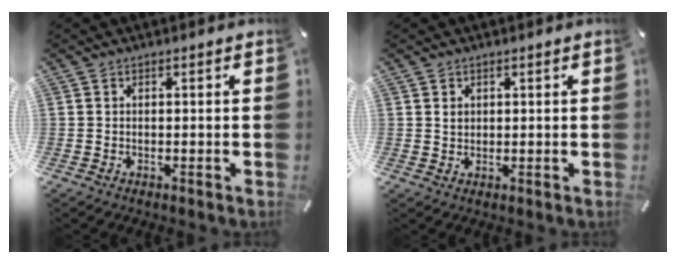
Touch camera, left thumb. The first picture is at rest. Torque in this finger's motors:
{"motor_torque": [0.53, 0.46, 0.24, -0.20, 0.04]}